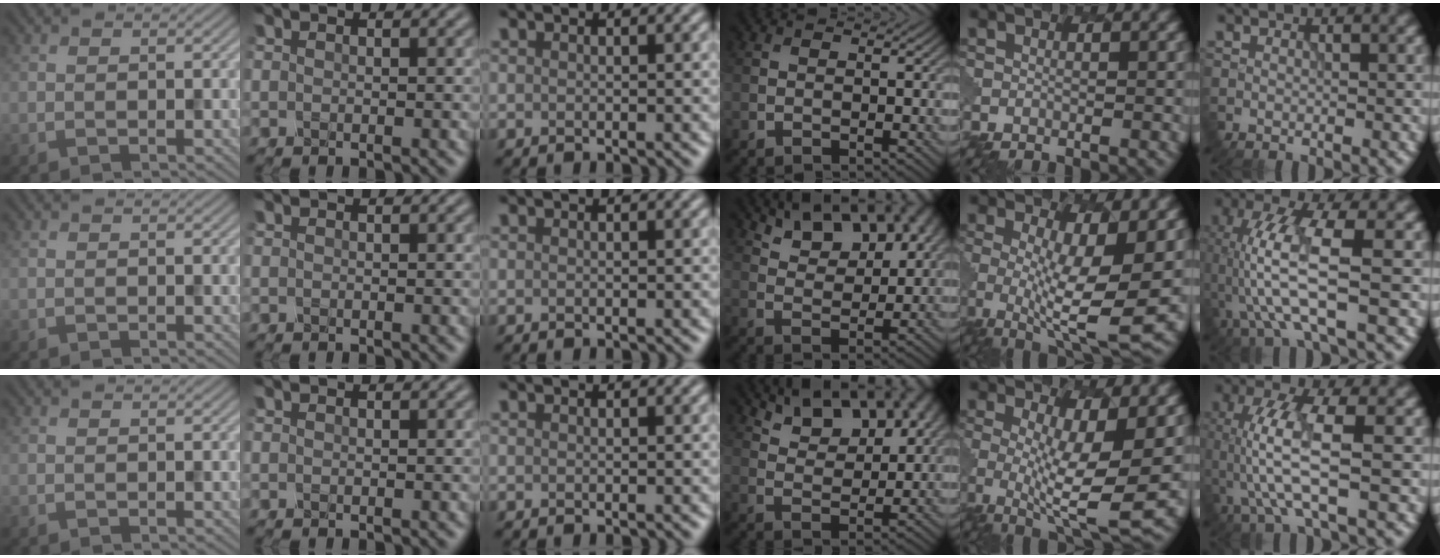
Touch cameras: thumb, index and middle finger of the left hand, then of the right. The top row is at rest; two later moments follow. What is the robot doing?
{"motion": "dispense", "object": "oil cruet"}